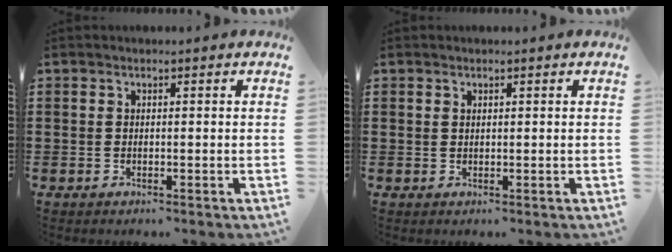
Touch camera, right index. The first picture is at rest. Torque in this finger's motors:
{"motor_torque": [-0.67, 1.14, -0.04, -0.01]}